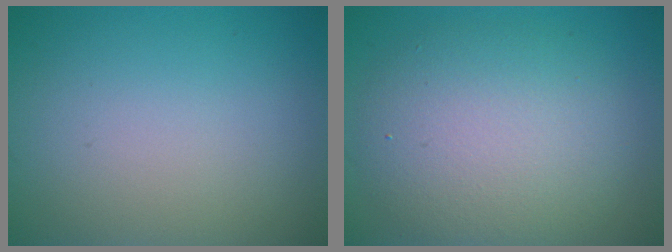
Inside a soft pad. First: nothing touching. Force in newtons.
{"total": 7.2, "press": 7.2, "slide": 0.3}